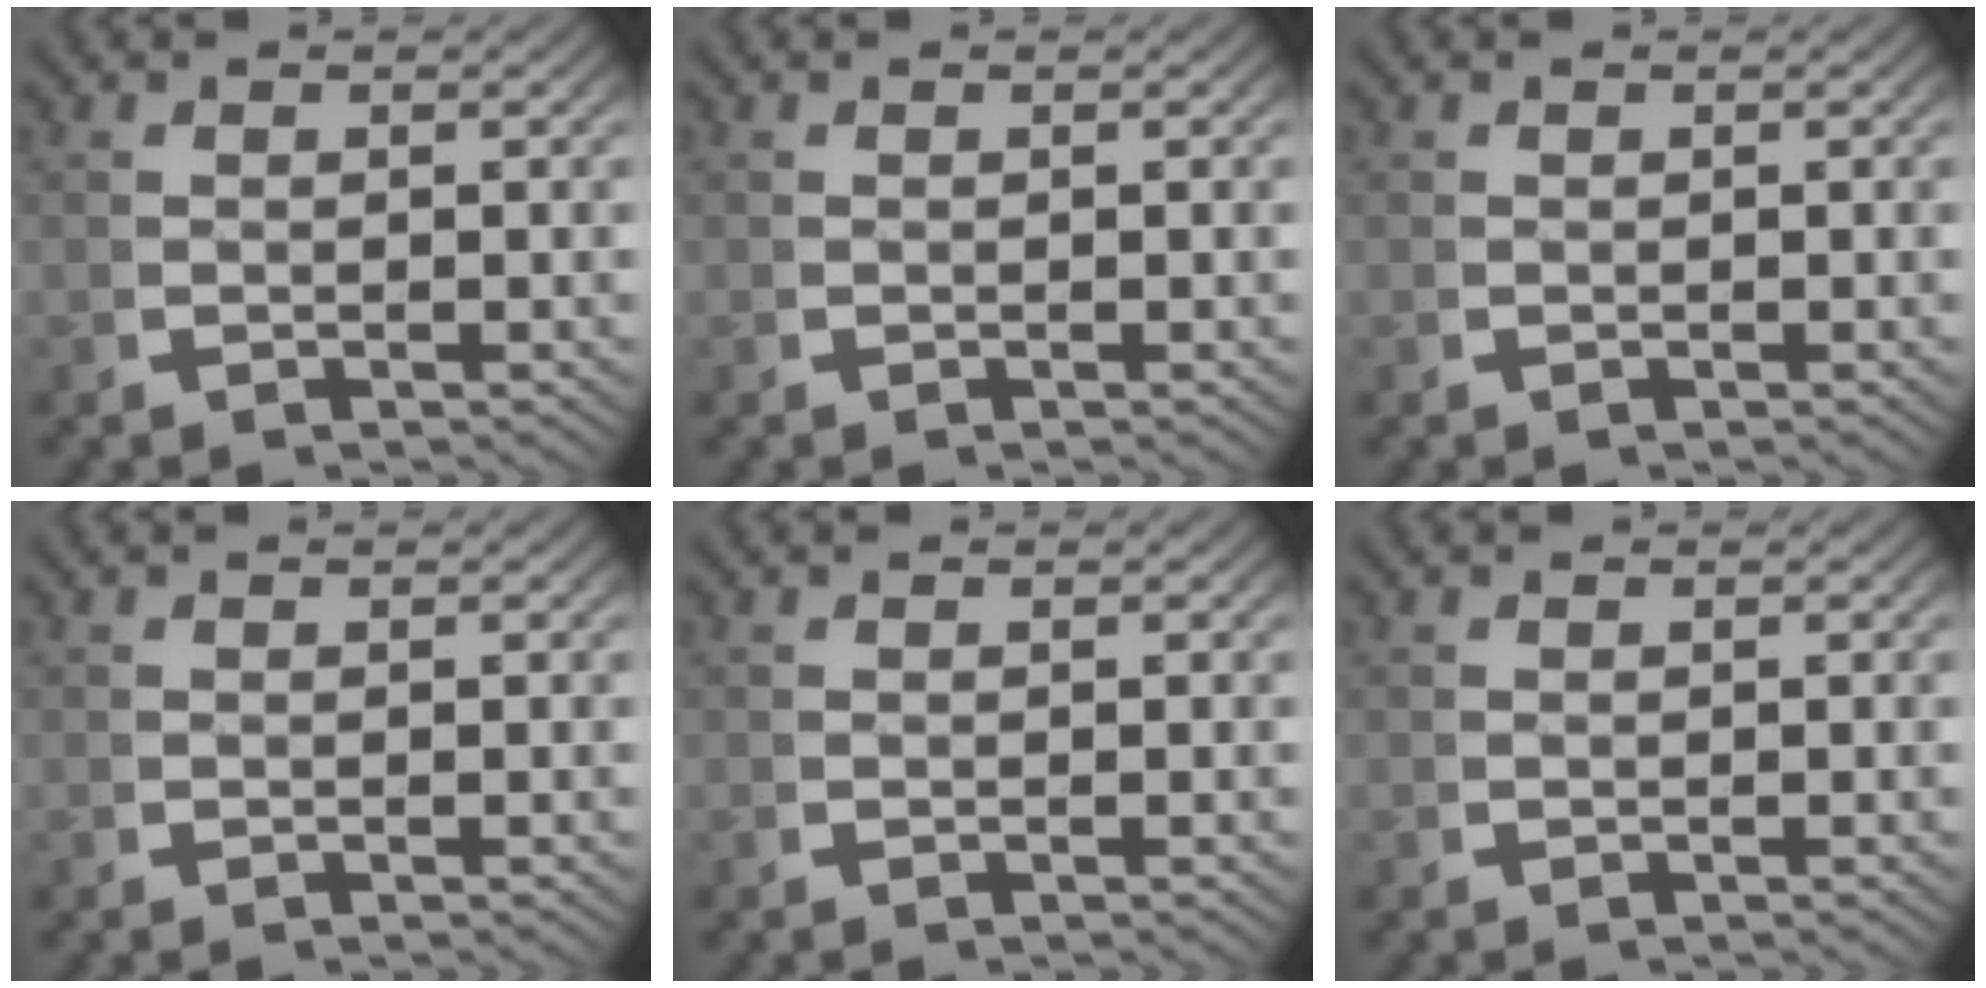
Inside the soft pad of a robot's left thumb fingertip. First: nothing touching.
{"total": 0.0}
{"total": 0.0}
{"total": 0.0}
{"total": 0.0}
{"total": 0.0}